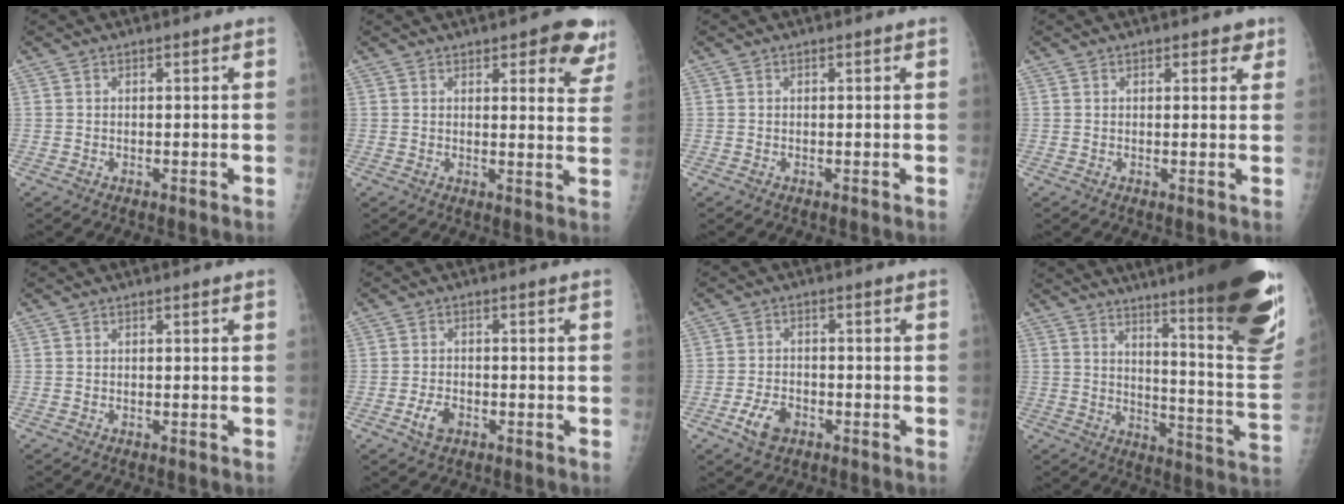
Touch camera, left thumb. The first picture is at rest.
{"total": 9.3, "force": [5.9, 3.7, 6.2], "torque": [-0.030, -0.027, 0.059]}
{"total": 0.0}
{"total": 2.3, "force": [1.4, 1.4, 1.3], "torque": [0.004, -0.004, 0.013]}
{"total": 0.0}
{"total": 3.6, "force": [-1.7, 2.2, 2.3], "torque": [-0.042, 0.009, -0.031]}
{"total": 5.3, "force": [-2.7, 3.3, 3.2], "torque": [-0.057, 0.014, -0.048]}
{"total": 27.6, "force": [17.9, 3.2, 20.8], "torque": [-0.233, -0.100, 0.244]}